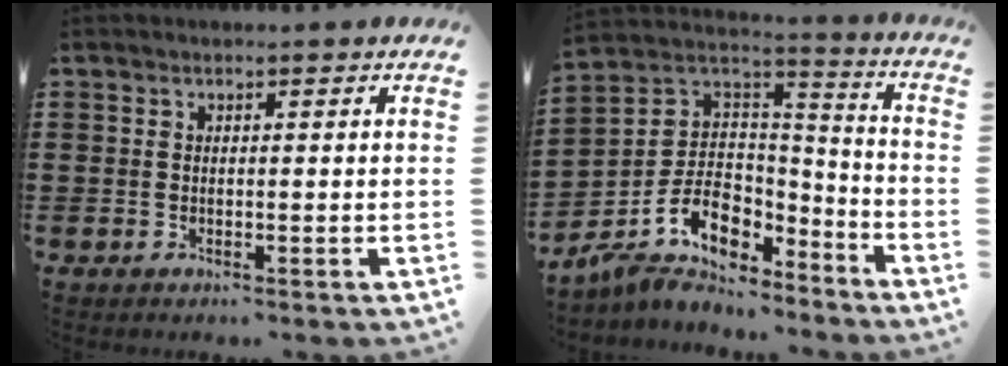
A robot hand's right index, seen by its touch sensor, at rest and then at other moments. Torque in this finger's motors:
{"motor_torque": [0.58, -0.58, 0.07, 0.01]}